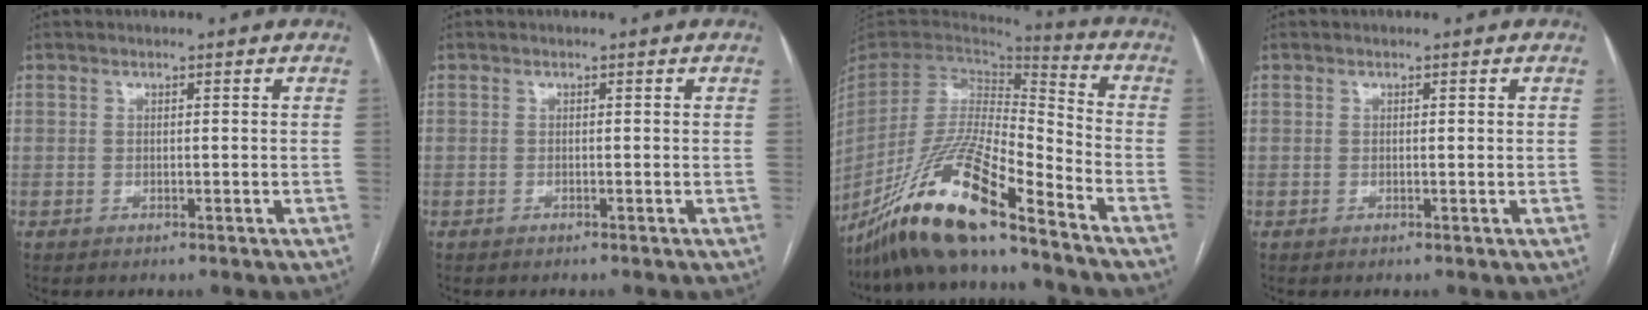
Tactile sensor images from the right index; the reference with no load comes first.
{"total": 0.0}
{"total": 19.4, "force": [-14.4, 1.7, 12.8], "torque": [-0.272, -0.033, -0.274]}
{"total": 0.0}